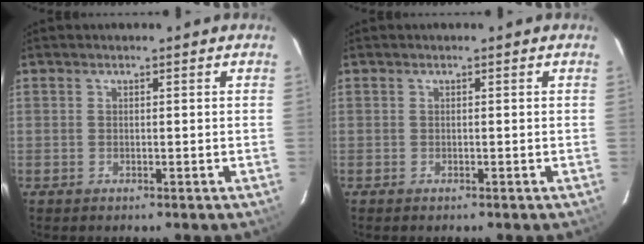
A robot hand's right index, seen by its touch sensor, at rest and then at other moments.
{"total": 0.0}